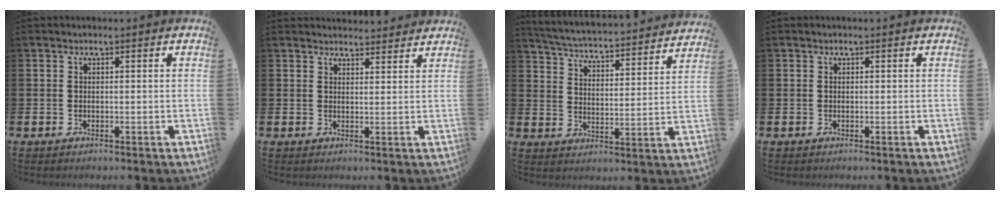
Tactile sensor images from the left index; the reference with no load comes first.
{"total": 2.8, "force": [2.7, 0.4, -0.2], "torque": [0.010, -0.019, 0.048]}
{"total": 4.7, "force": [4.6, 0.3, 0.7], "torque": [-0.040, -0.046, 0.074]}
{"total": 0.0}